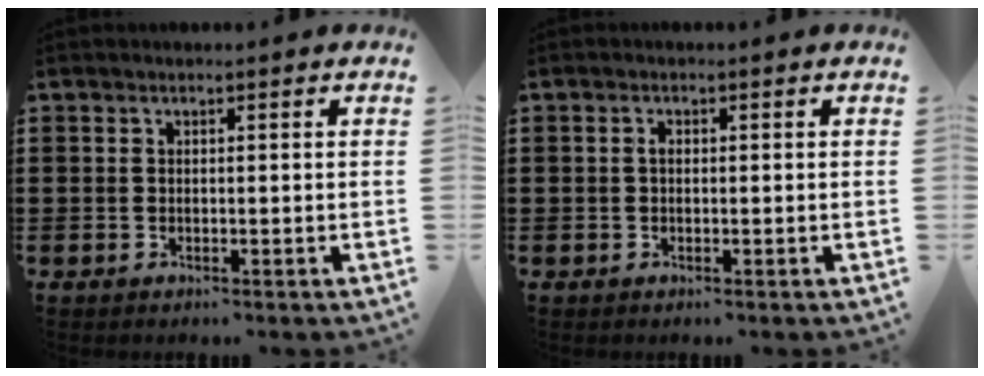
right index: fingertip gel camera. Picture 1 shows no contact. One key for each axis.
{"total": 1.0, "fx": 0.0, "fy": 0.5, "fz": 0.8, "tx": -0.017, "ty": 0.002, "tz": -0.001}